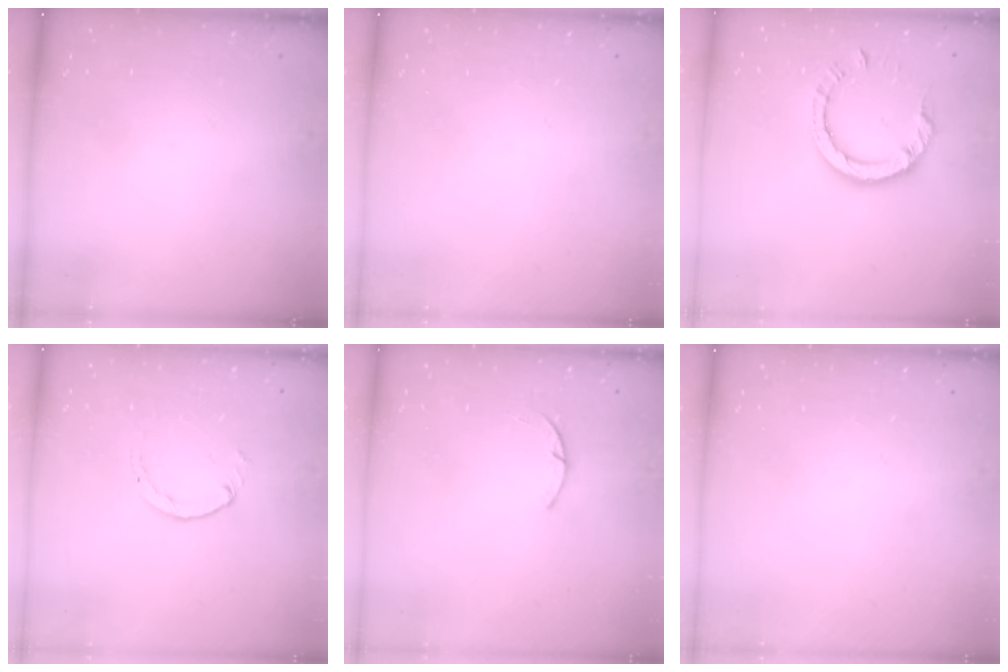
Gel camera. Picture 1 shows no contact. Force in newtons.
{"total": 0.0}
{"total": 8.5, "press": 8.4, "slide": 1.0}
{"total": 1.1, "press": 1.1, "slide": 0.2}
{"total": 1.4, "press": 1.4, "slide": 0.3}
{"total": 0.0}